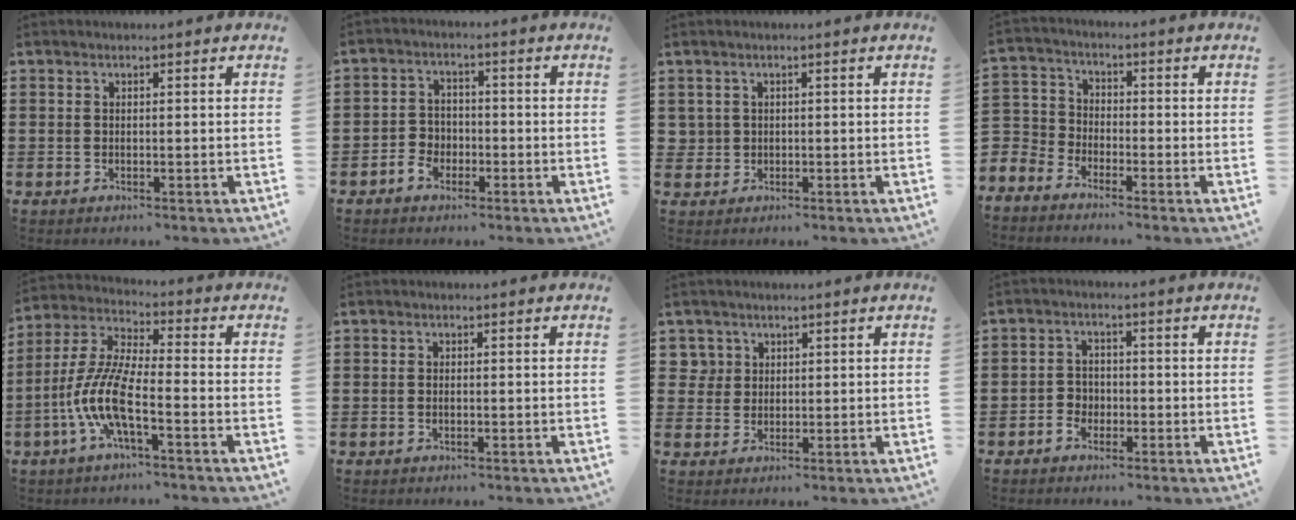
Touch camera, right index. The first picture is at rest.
{"total": 3.5, "force": [-1.9, 2.7, 1.3], "torque": [-0.029, 0.007, -0.039]}
{"total": 1.2, "force": [0.1, 1.2, 0.2], "torque": [-0.008, 0.007, 0.000]}
{"total": 4.2, "force": [-3.6, 2.1, -0.3], "torque": [-0.030, -0.004, -0.086]}
{"total": 9.4, "force": [-4.1, 2.0, 8.3], "torque": [-0.208, -0.018, -0.087]}
{"total": 0.5, "force": [-0.2, 0.2, 0.5], "torque": [-0.012, -0.004, -0.002]}
{"total": 3.2, "force": [1.4, 2.9, 0.0], "torque": [-0.016, 0.013, 0.025]}
{"total": 2.7, "force": [-1.4, 2.1, 0.9], "torque": [-0.023, 0.005, -0.031]}